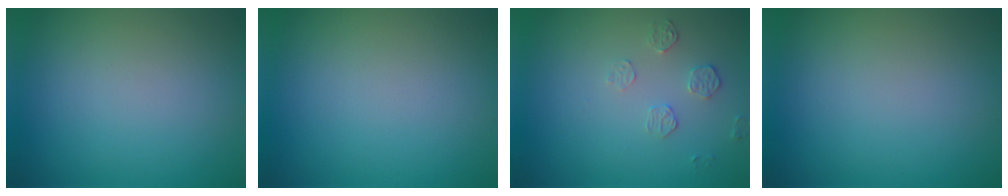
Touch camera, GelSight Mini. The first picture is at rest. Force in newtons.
{"total": 0.0}
{"total": 1.5, "press": 0.8, "slide": 1.3}
{"total": 0.0}